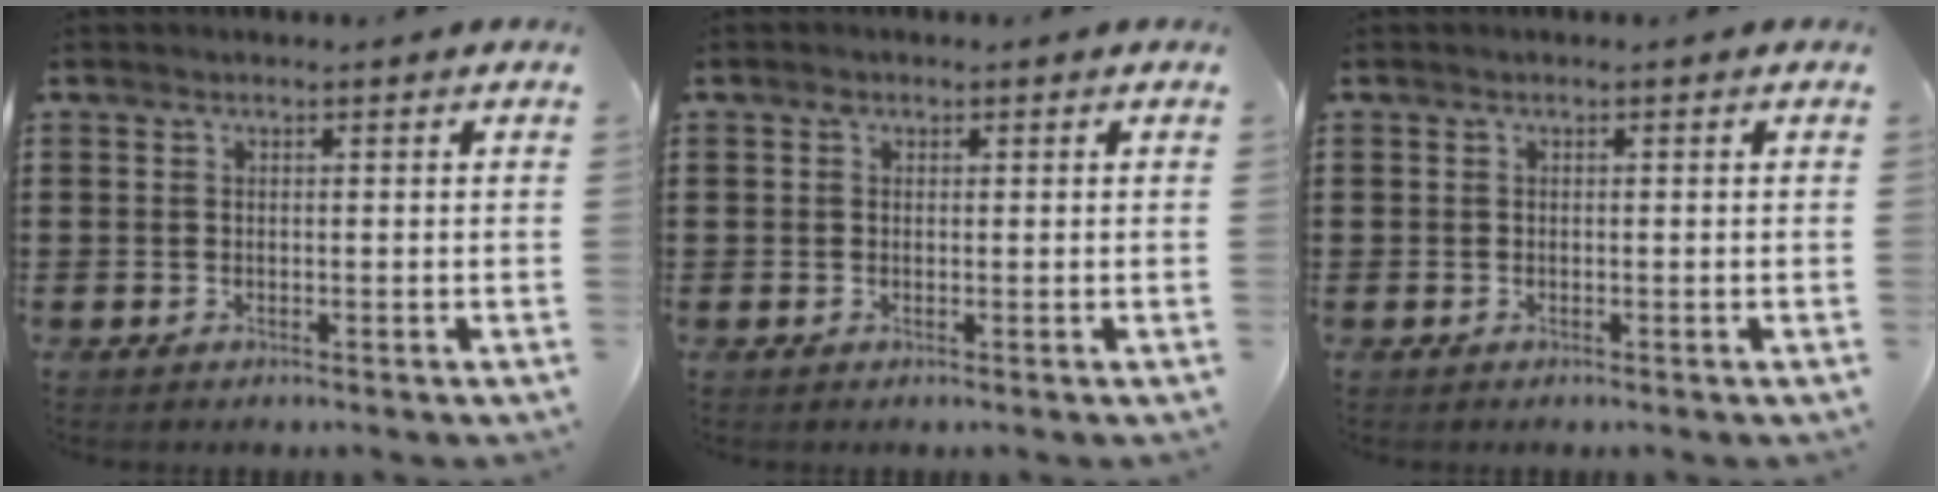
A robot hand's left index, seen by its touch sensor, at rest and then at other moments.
{"total": 0.9, "force": [0.3, 0.8, 0.3], "torque": [-0.010, 0.006, 0.004]}
{"total": 0.0}